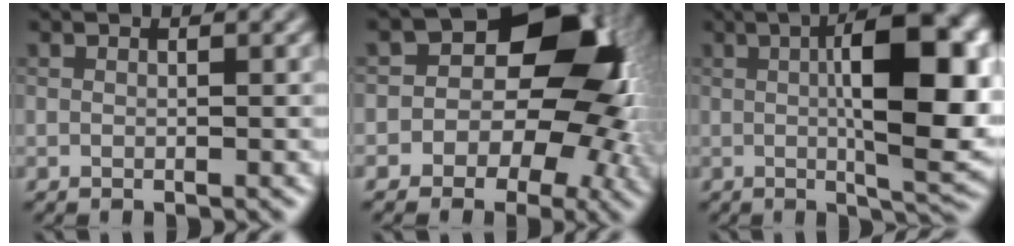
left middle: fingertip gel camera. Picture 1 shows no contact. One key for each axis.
{"total": 10.0, "fx": -0.5, "fy": 7.4, "fz": 6.8, "tx": -0.020, "ty": 0.021, "tz": -0.026}
{"total": 11.0, "fx": 1.1, "fy": 2.9, "fz": 10.5, "tx": -0.148, "ty": 0.008, "tz": 0.029}